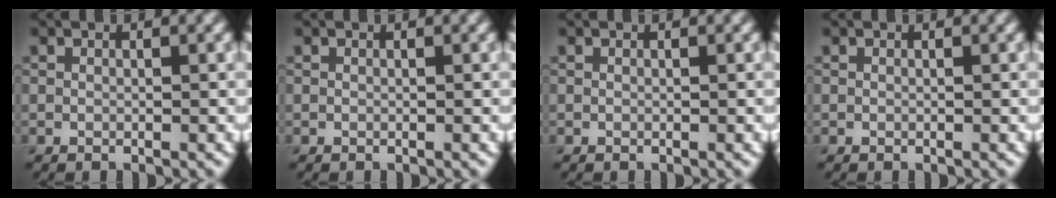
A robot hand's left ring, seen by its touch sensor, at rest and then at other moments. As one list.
[{"total": 0.0}, {"total": 0.0}, {"total": 0.0}]